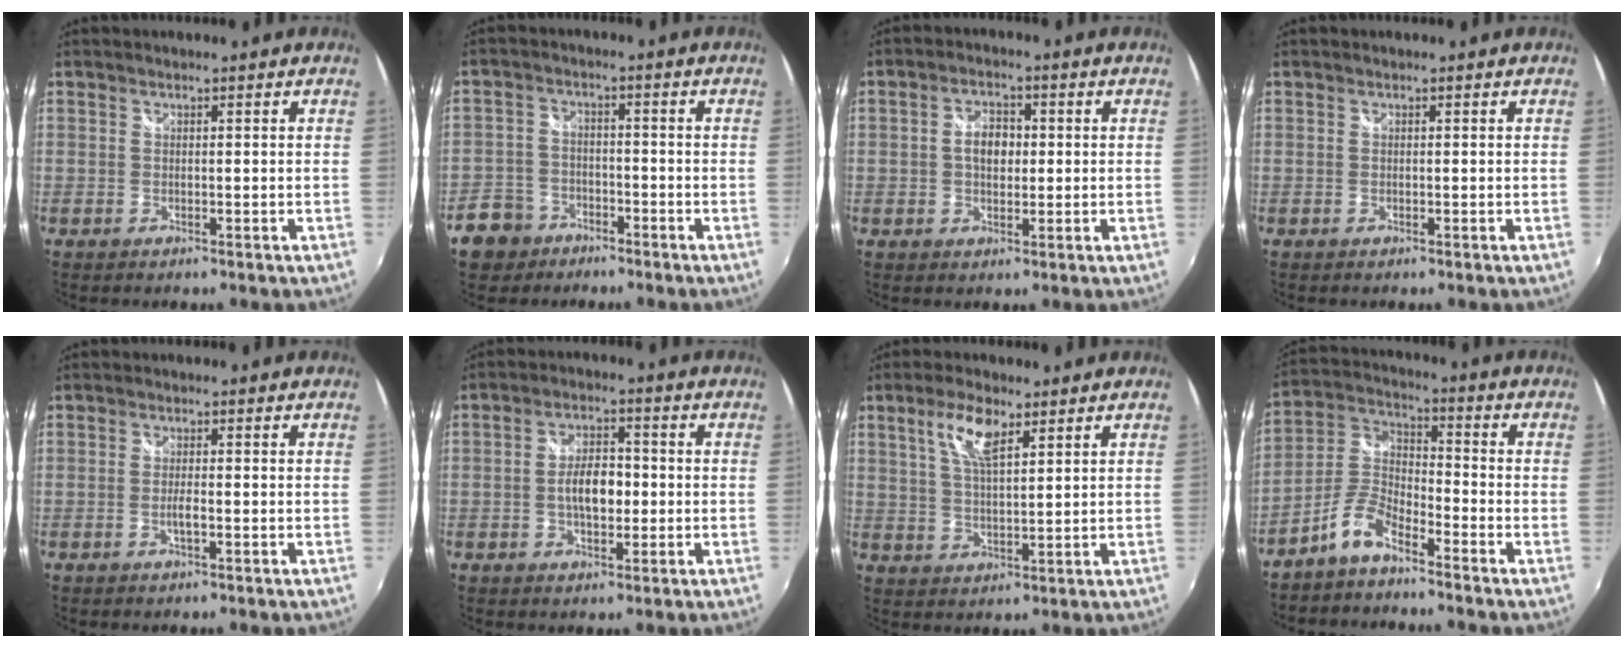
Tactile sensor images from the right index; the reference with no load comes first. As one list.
[{"total": 7.2, "force": [-4.7, 5.4, 1.2], "torque": [-0.043, 0.017, -0.083]}, {"total": 4.9, "force": [0.2, 3.2, 3.6], "torque": [-0.063, 0.011, 0.003]}, {"total": 0.0}, {"total": 1.9, "force": [-0.7, 0.2, 1.8], "torque": [-0.035, -0.002, -0.013]}, {"total": 6.7, "force": [-0.9, 3.4, 5.7], "torque": [-0.104, 0.007, -0.013]}, {"total": 6.9, "force": [3.6, 2.3, 5.4], "torque": [-0.102, 0.007, 0.071]}, {"total": 7.3, "force": [-5.3, 2.5, 4.3], "torque": [-0.107, 0.022, -0.112]}]